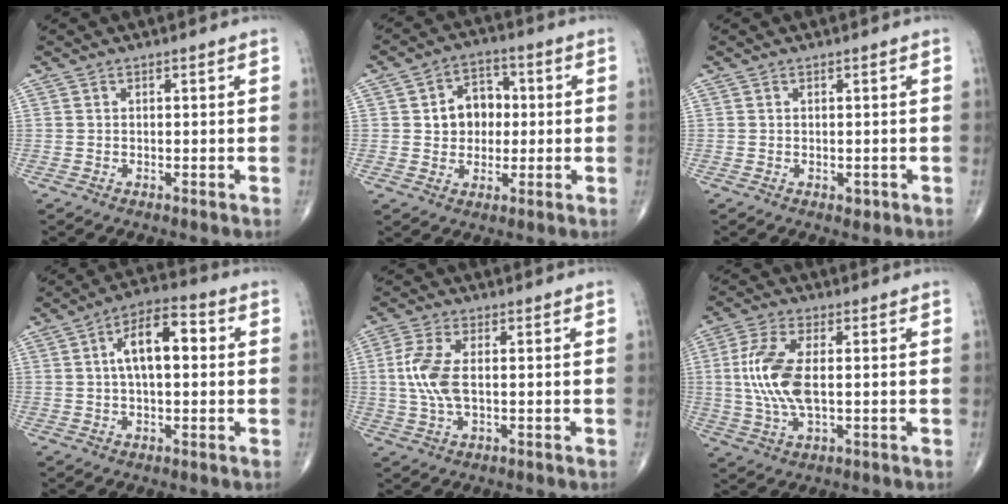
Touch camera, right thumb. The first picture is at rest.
{"total": 8.2, "force": [0.6, 6.6, 4.8], "torque": [-0.033, 0.015, 0.004]}
{"total": 1.1, "force": [-0.4, 0.7, 0.7], "torque": [-0.003, -0.001, -0.003]}
{"total": 10.5, "force": [1.6, 4.9, 9.1], "torque": [-0.144, 0.025, 0.017]}
{"total": 7.3, "force": [0.4, 3.2, 6.5], "torque": [-0.161, 0.002, 0.007]}
{"total": 10.9, "force": [0.6, 4.7, 9.9], "torque": [-0.224, -0.001, 0.012]}